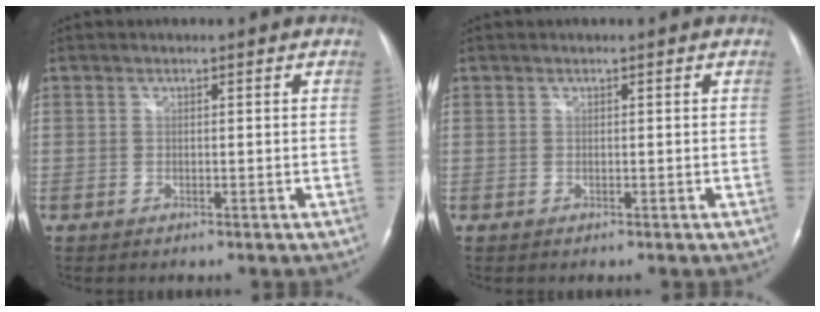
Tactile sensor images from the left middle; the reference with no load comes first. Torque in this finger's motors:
{"motor_torque": [0.22, -0.21, 0.01, 0.01]}